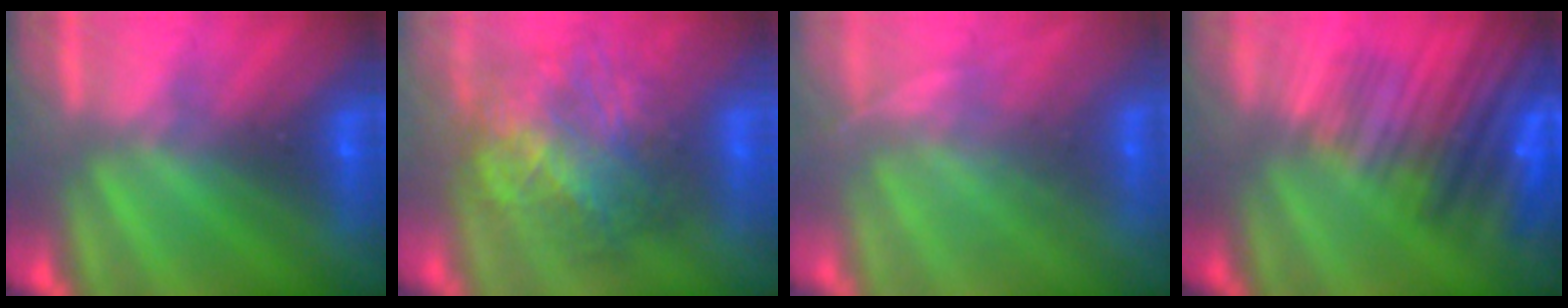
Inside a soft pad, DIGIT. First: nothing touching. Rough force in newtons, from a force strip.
{"total": 7.8}
{"total": 1.9}
{"total": 7.3}